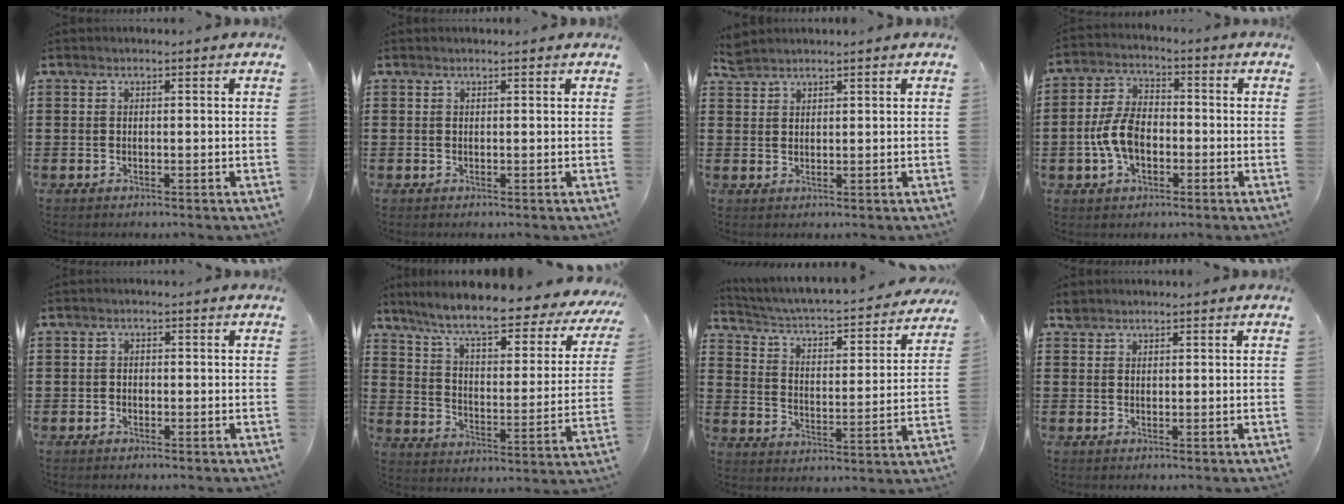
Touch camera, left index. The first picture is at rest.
{"total": 0.0}
{"total": 2.3, "force": [2.2, 0.5, 0.4], "torque": [-0.015, 0.002, 0.044]}
{"total": 7.7, "force": [-1.8, 4.5, 5.9], "torque": [-0.144, 0.002, -0.042]}
{"total": 0.9, "force": [-0.7, 0.6, 0.2], "torque": [-0.008, 0.000, -0.014]}
{"total": 8.9, "force": [7.3, 1.0, 5.0], "torque": [-0.116, -0.047, 0.119]}
{"total": 2.7, "force": [2.4, 0.3, 1.2], "torque": [-0.040, -0.032, 0.028]}
{"total": 1.3, "force": [1.2, 0.6, 0.3], "torque": [-0.009, 0.002, 0.023]}